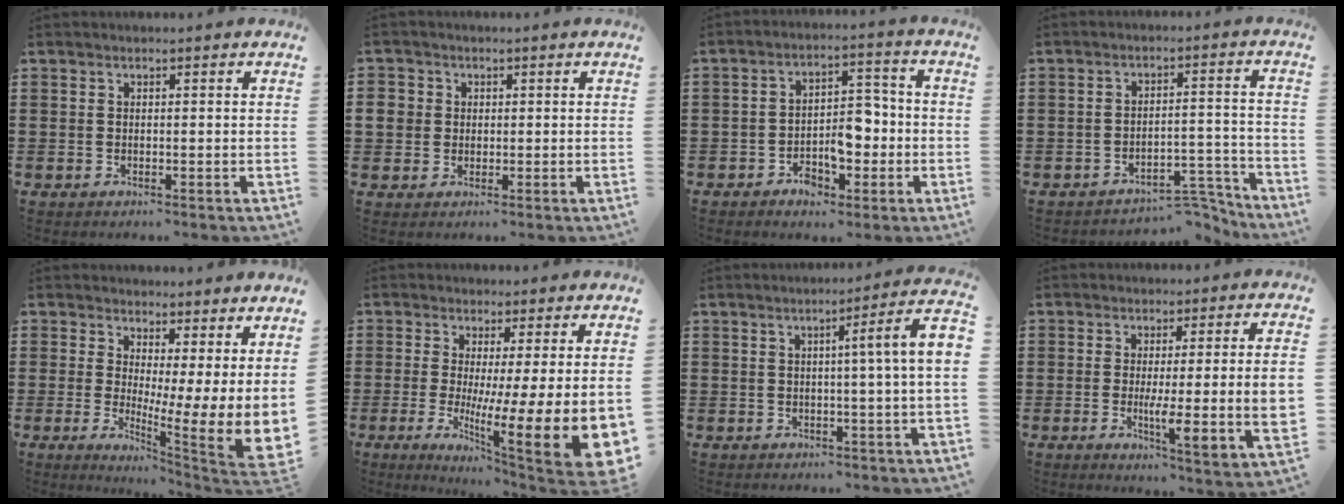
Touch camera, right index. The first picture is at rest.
{"total": 3.1, "force": [0.4, 2.9, 0.9], "torque": [-0.038, 0.006, 0.003]}
{"total": 6.0, "force": [-2.3, 3.9, 4.0], "torque": [-0.055, 0.006, -0.044]}
{"total": 5.4, "force": [-5.0, 0.8, 1.7], "torque": [-0.028, 0.006, -0.097]}
{"total": 5.3, "force": [2.7, 2.1, 4.0], "torque": [-0.061, -0.060, 0.052]}
{"total": 9.9, "force": [-0.1, 2.2, 9.6], "torque": [-0.145, -0.055, 0.002]}
{"total": 5.7, "force": [0.2, -0.7, 5.6], "torque": [-0.086, -0.014, -0.004]}
{"total": 7.8, "force": [-0.3, 0.5, 7.8], "torque": [-0.134, -0.017, -0.007]}